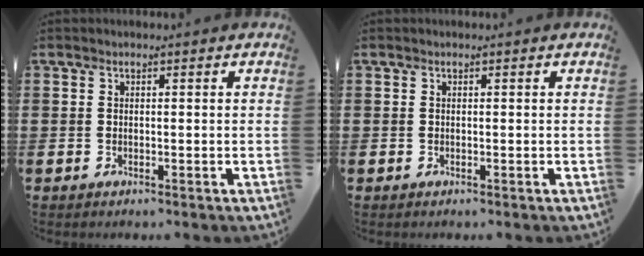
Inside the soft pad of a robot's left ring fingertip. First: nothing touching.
{"total": 0.0}